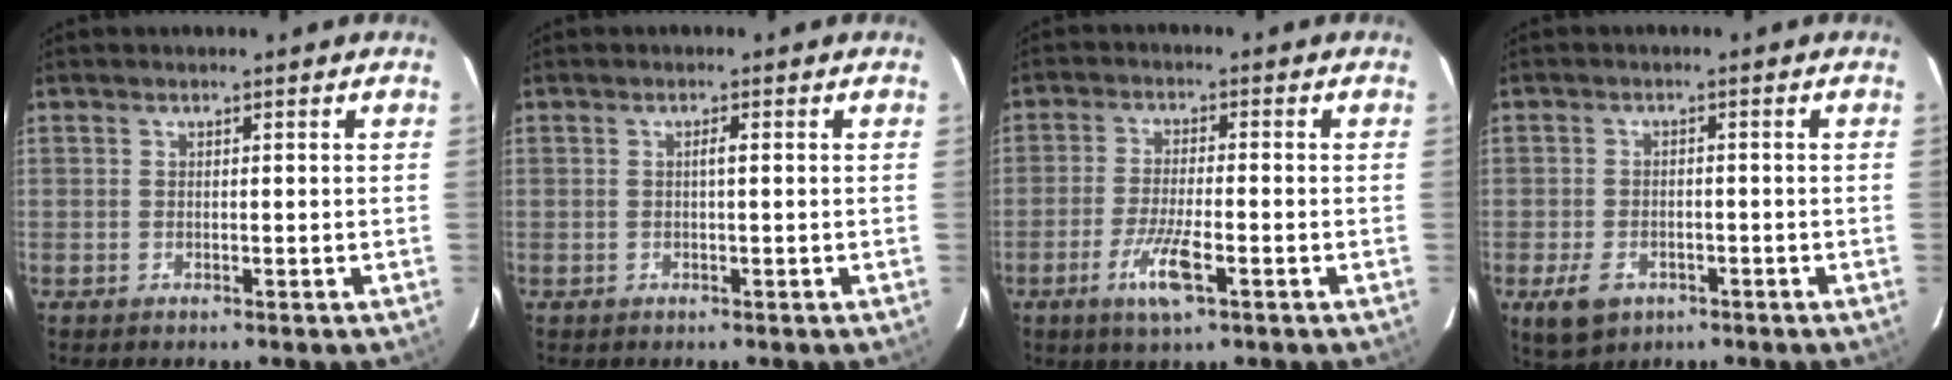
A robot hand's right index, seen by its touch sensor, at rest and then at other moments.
{"total": 0.9, "force": [0.1, 0.0, 0.9], "torque": [-0.017, 0.002, 0.000]}
{"total": 6.3, "force": [-2.9, 0.8, 5.5], "torque": [-0.109, -0.010, -0.052]}
{"total": 4.9, "force": [-2.5, 3.5, 2.3], "torque": [-0.050, -0.001, -0.029]}